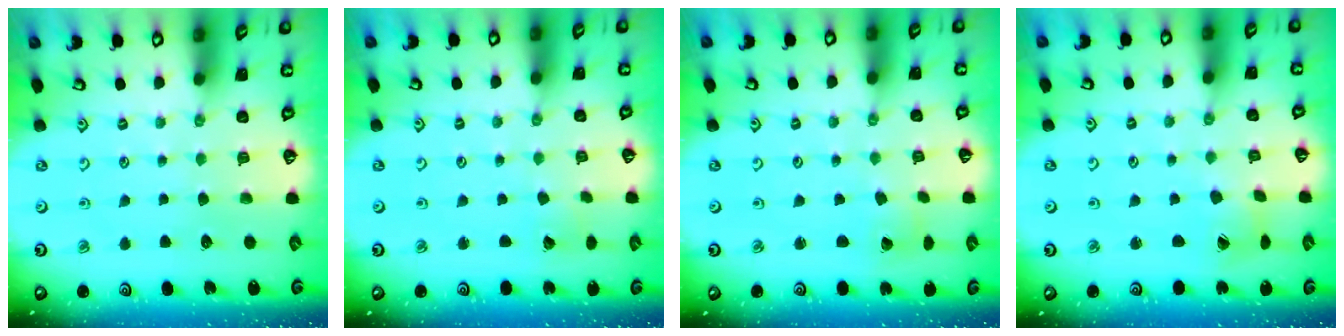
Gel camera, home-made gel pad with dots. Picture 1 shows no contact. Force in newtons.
{"total": 2.8, "press": 2.8, "slide": 0.3}
{"total": 2.7, "press": 2.7, "slide": 0.2}
{"total": 4.0, "press": 4.0, "slide": 0.5}